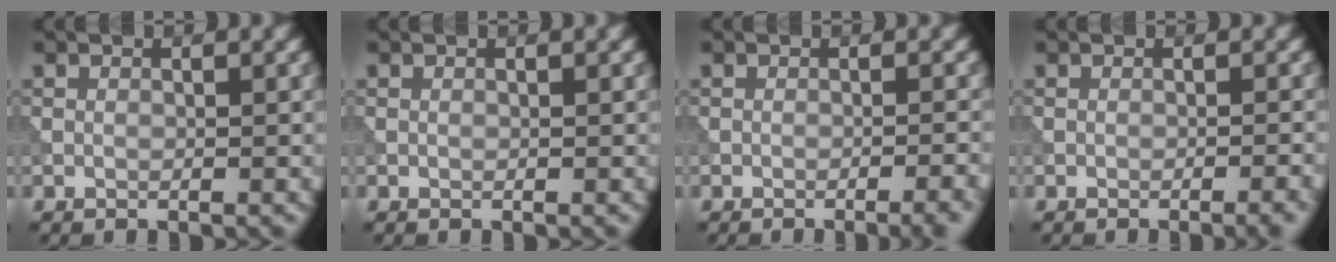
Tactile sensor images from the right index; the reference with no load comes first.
{"total": 0.0}
{"total": 2.7, "force": [-1.6, 0.6, 2.1], "torque": [-0.024, 0.012, -0.027]}
{"total": 1.7, "force": [-0.9, 0.4, 1.4], "torque": [-0.013, 0.003, -0.015]}